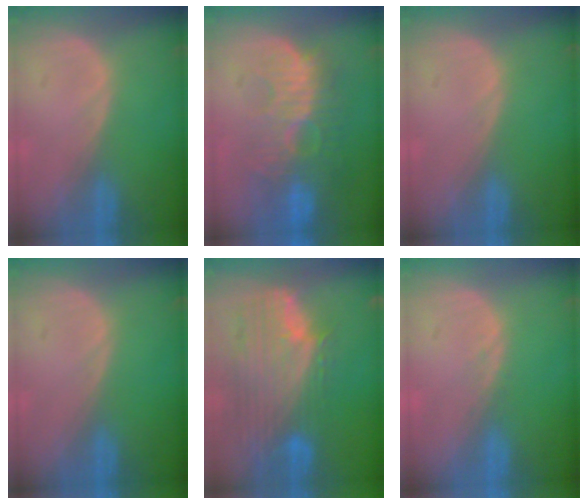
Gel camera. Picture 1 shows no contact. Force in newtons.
{"total": 11.1, "press": 9.6, "slide": 5.6}
{"total": 0.0}
{"total": 0.0}
{"total": 11.8, "press": 10.0, "slide": 6.2}
{"total": 0.6, "press": 0.6, "slide": 0.1}